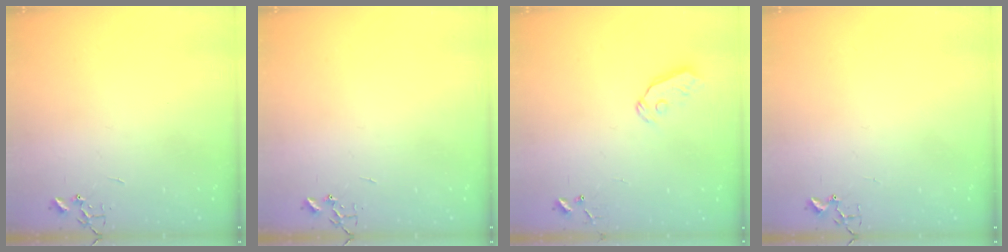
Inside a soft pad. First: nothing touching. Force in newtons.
{"total": 0.0}
{"total": 5.3, "press": 5.3, "slide": 0.4}
{"total": 3.0, "press": 2.9, "slide": 0.4}